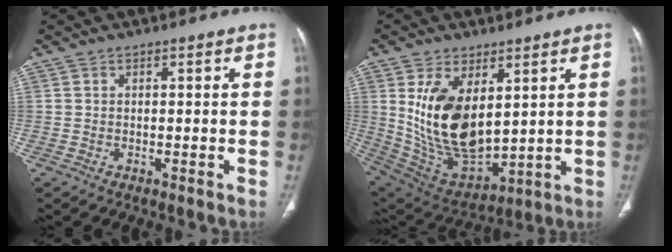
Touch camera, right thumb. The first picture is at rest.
{"total": 17.5, "force": [4.3, 9.6, 14.0], "torque": [-0.240, -0.024, 0.112]}